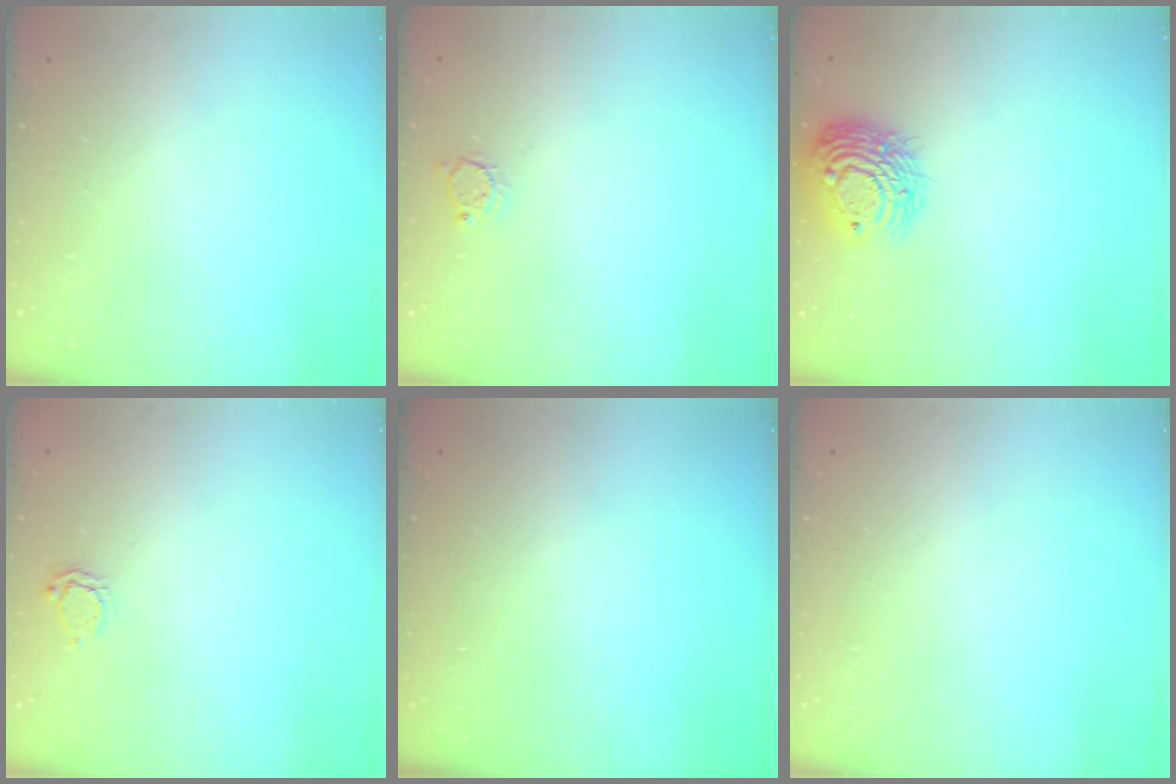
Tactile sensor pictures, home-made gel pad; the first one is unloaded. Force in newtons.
{"total": 3.5, "press": 3.5, "slide": 0.3}
{"total": 12.5, "press": 12.4, "slide": 1.5}
{"total": 3.8, "press": 3.8, "slide": 0.7}
{"total": 0.0}
{"total": 0.0}